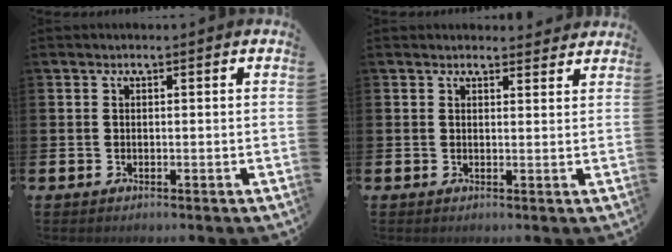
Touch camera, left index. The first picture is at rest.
{"total": 1.9, "force": [1.8, 0.5, -0.1], "torque": [0.007, -0.008, 0.032]}